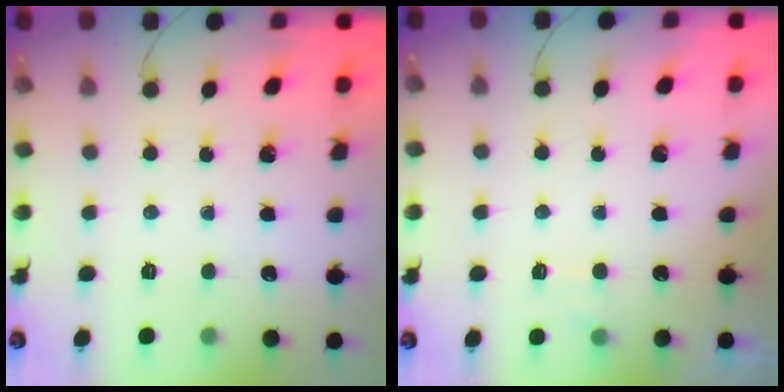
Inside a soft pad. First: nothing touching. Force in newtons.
{"total": 1.4, "press": 1.0, "slide": 1.0}